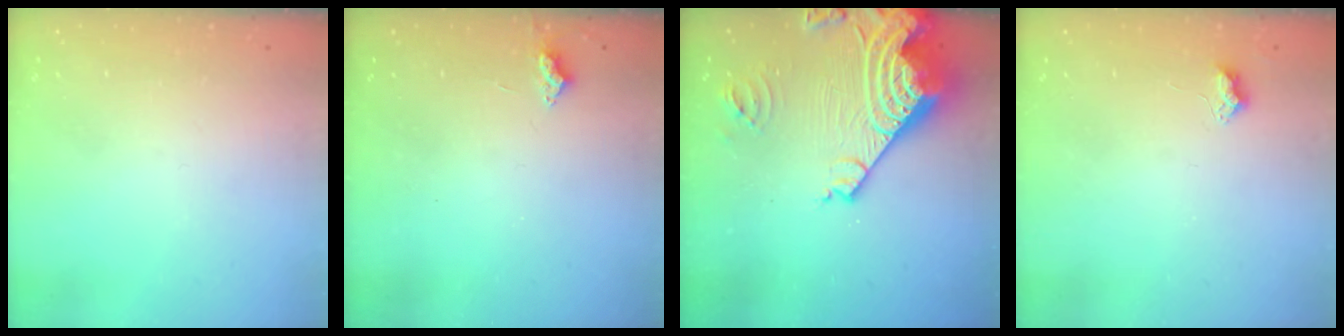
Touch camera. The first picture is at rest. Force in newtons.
{"total": 3.2, "press": 3.1, "slide": 0.5}
{"total": 20.7, "press": 20.6, "slide": 2.4}
{"total": 4.9, "press": 4.9, "slide": 0.6}